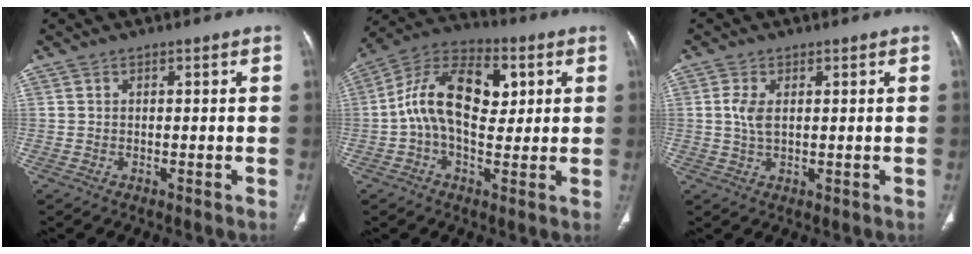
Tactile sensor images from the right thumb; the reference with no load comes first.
{"total": 16.2, "force": [2.3, 9.5, 12.9], "torque": [-0.203, 0.022, 0.033]}
{"total": 3.5, "force": [0.7, 1.6, 3.0], "torque": [-0.069, -0.005, 0.016]}